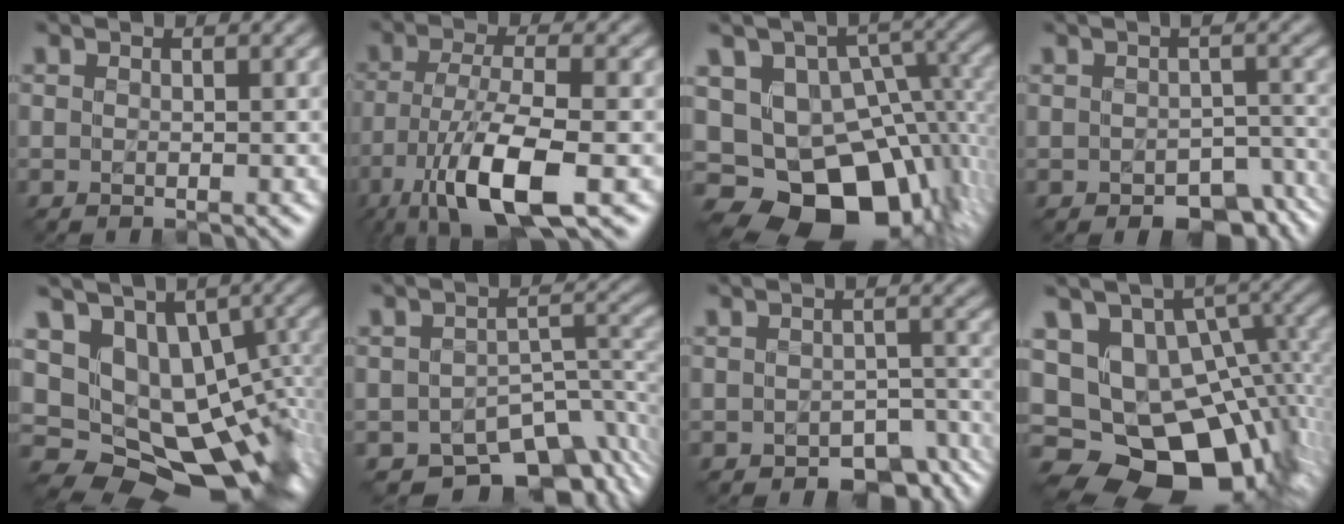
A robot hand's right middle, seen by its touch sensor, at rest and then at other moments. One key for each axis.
{"total": 9.9, "fx": -4.4, "fy": 2.8, "fz": 8.4, "tx": -0.161, "ty": -0.004, "tz": -0.081}
{"total": 15.9, "fx": -6.1, "fy": 11.0, "fz": 9.7, "tx": -0.153, "ty": -0.003, "tz": -0.081}
{"total": 5.5, "fx": -3.2, "fy": 2.9, "fz": 3.4, "tx": -0.035, "ty": -0.016, "tz": -0.037}
{"total": 15.4, "fx": -1.5, "fy": 9.9, "fz": 11.8, "tx": -0.159, "ty": -0.016, "tz": 0.012}
{"total": 8.1, "fx": -6.0, "fy": 3.9, "fz": 3.7, "tx": -0.037, "ty": -0.013, "tz": -0.089}
{"total": 5.2, "fx": -3.4, "fy": 2.8, "fz": 2.9, "tx": -0.026, "ty": -0.018, "tz": -0.038}
{"total": 16.7, "fx": -5.0, "fy": 11.2, "fz": 11.3, "tx": -0.180, "ty": -0.013, "tz": -0.059}